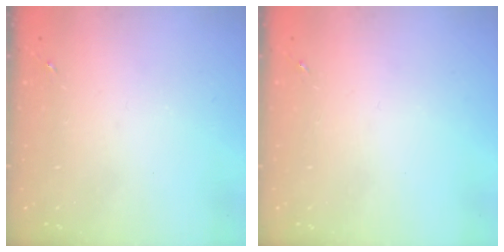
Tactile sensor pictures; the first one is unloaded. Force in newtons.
{"total": 0.0}